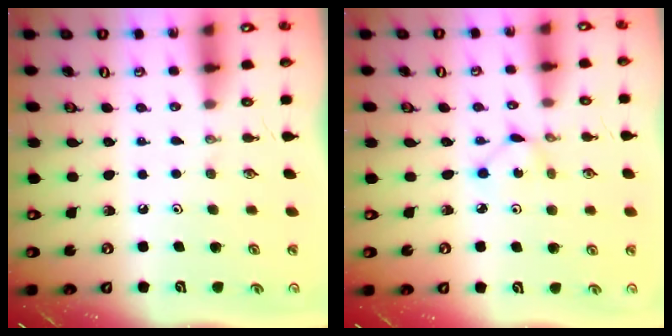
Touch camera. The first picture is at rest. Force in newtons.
{"total": 1.8, "press": 1.7, "slide": 0.3}